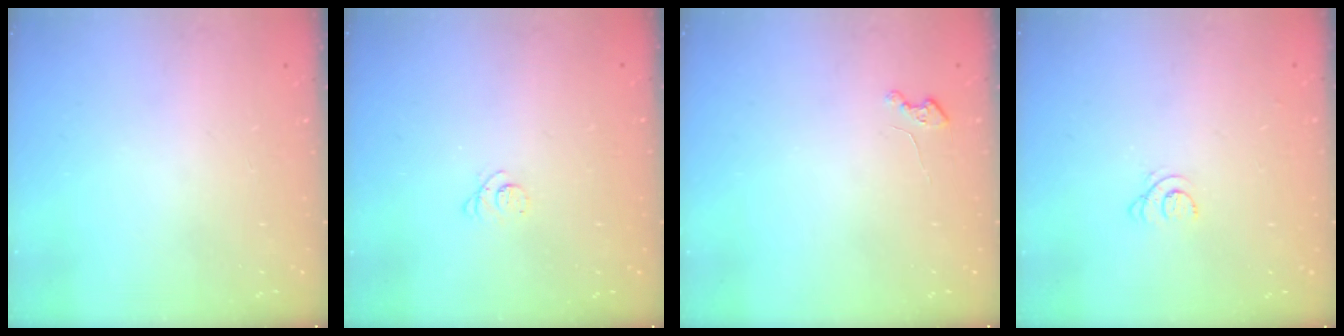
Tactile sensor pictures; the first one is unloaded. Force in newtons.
{"total": 2.5, "press": 2.5, "slide": 0.3}
{"total": 2.2, "press": 2.2, "slide": 0.3}
{"total": 3.9, "press": 3.8, "slide": 0.5}